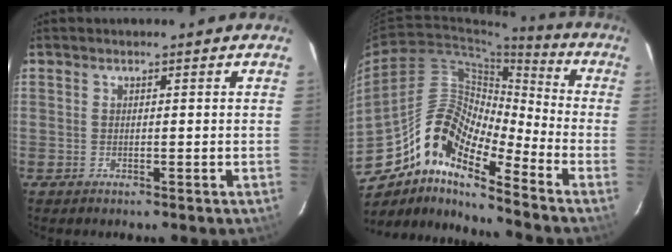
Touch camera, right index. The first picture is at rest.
{"total": 14.1, "force": [-10.2, 4.2, 8.7], "torque": [-0.142, 0.013, -0.208]}